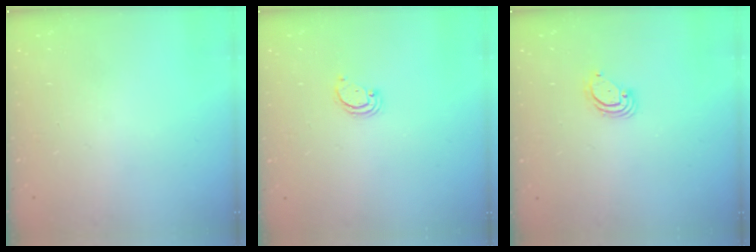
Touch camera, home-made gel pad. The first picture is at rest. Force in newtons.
{"total": 2.1, "press": 2.1, "slide": 0.2}
{"total": 3.9, "press": 3.9, "slide": 0.2}